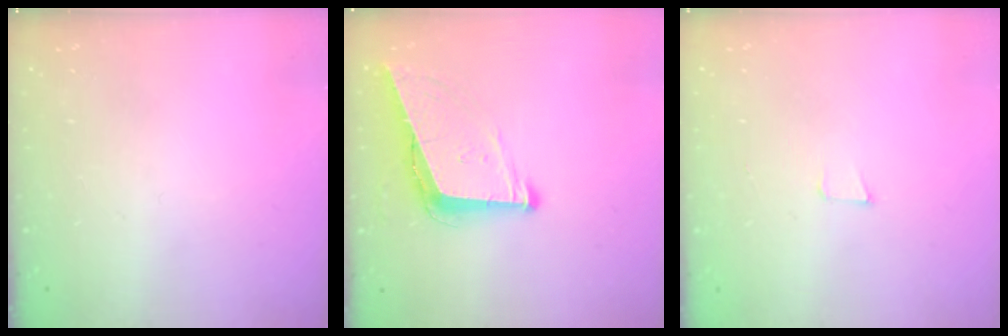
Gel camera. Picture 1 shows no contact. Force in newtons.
{"total": 9.3, "press": 8.9, "slide": 2.7}
{"total": 3.3, "press": 2.0, "slide": 2.6}